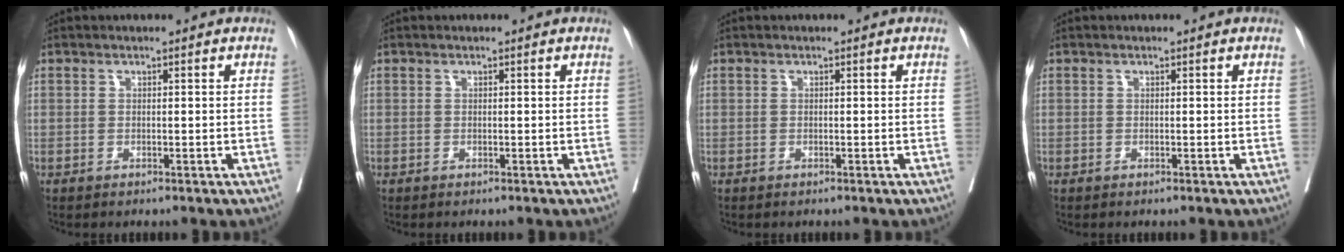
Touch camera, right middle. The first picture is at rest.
{"total": 0.0}
{"total": 0.0}
{"total": 0.0}